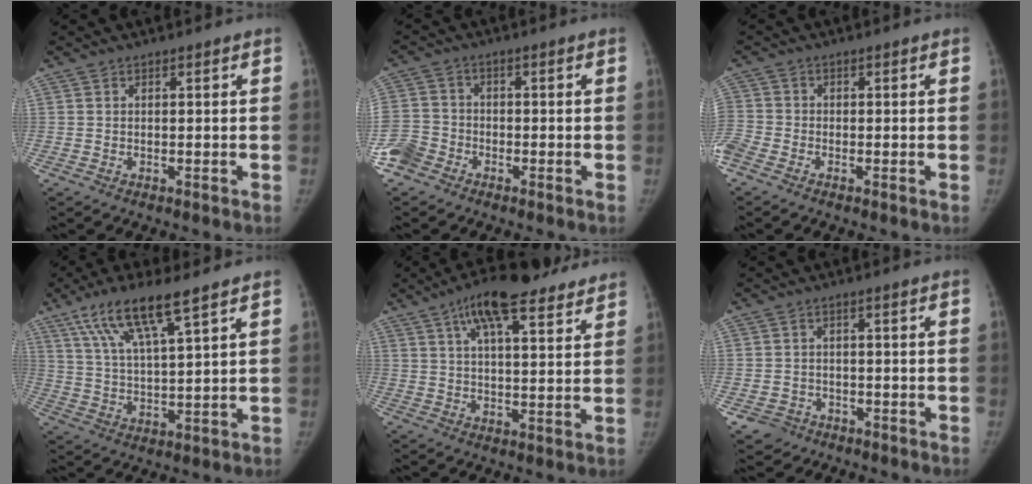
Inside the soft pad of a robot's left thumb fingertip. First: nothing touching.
{"total": 7.2, "force": [-4.0, 5.4, 2.4], "torque": [-0.048, 0.013, -0.086]}
{"total": 4.4, "force": [-2.5, 2.8, 2.4], "torque": [-0.073, 0.000, -0.058]}
{"total": 12.1, "force": [7.5, 2.3, 9.2], "torque": [-0.177, -0.020, 0.148]}
{"total": 15.2, "force": [10.1, 4.7, 10.4], "torque": [-0.144, -0.020, 0.158]}
{"total": 3.8, "force": [-2.2, 3.1, 0.4], "torque": [0.003, 0.016, -0.032]}